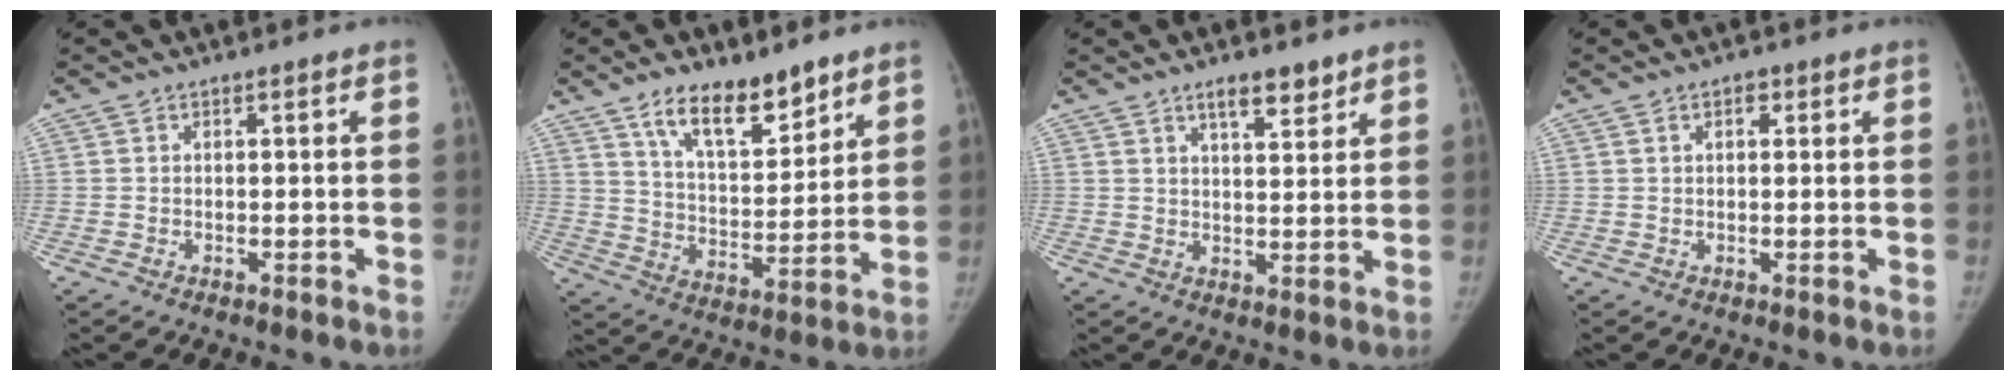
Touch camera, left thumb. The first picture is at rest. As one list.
[{"total": 13.3, "force": [9.3, 5.4, 7.9], "torque": [-0.098, -0.064, 0.166]}, {"total": 5.5, "force": [3.9, 1.8, 3.4], "torque": [-0.036, -0.027, 0.061]}, {"total": 2.0, "force": [0.9, 1.2, 1.3], "torque": [-0.015, -0.001, 0.012]}]